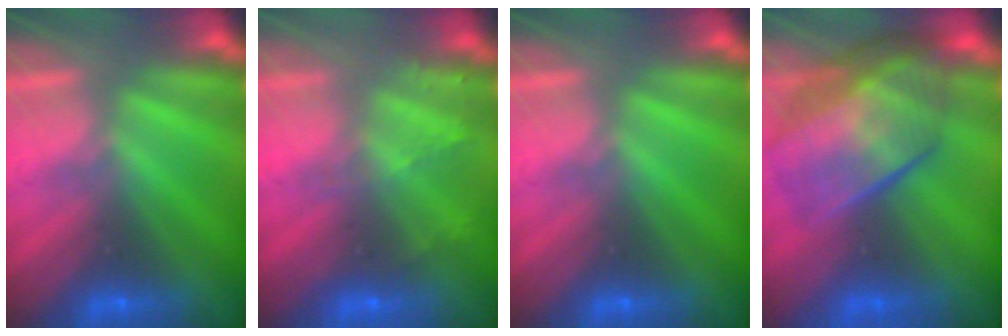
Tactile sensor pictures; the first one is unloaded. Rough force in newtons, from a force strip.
{"total": 2.2}
{"total": 0.0}
{"total": 8.4}